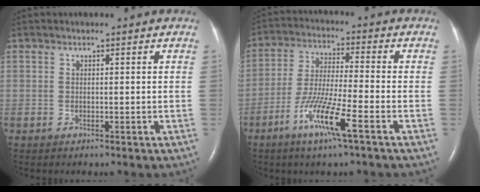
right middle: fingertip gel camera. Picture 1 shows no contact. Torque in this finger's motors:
{"motor_torque": [1.26, -0.88, 0.43, 0.16]}